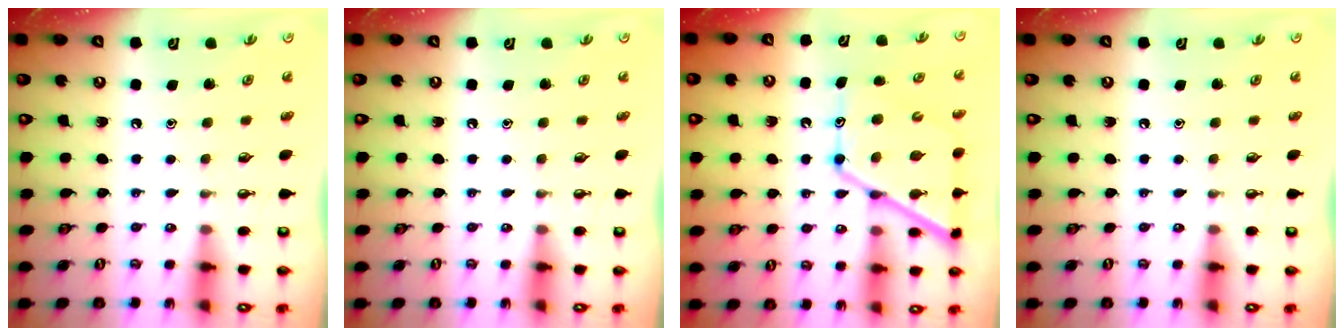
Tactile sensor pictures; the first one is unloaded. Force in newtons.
{"total": 0.0}
{"total": 14.8, "press": 14.8, "slide": 1.2}
{"total": 0.0}